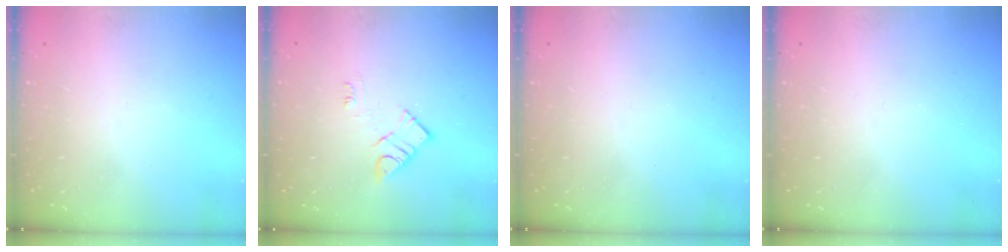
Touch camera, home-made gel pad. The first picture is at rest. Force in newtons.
{"total": 8.7, "press": 8.7, "slide": 0.3}
{"total": 0.0}
{"total": 0.0}